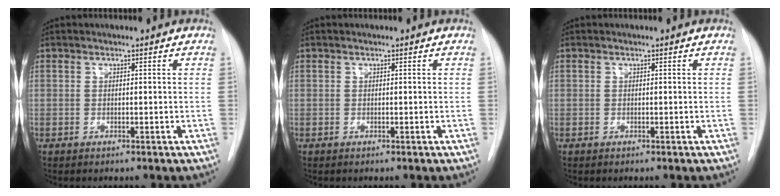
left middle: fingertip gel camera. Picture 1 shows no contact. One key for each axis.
{"total": 0.0}
{"total": 0.0}